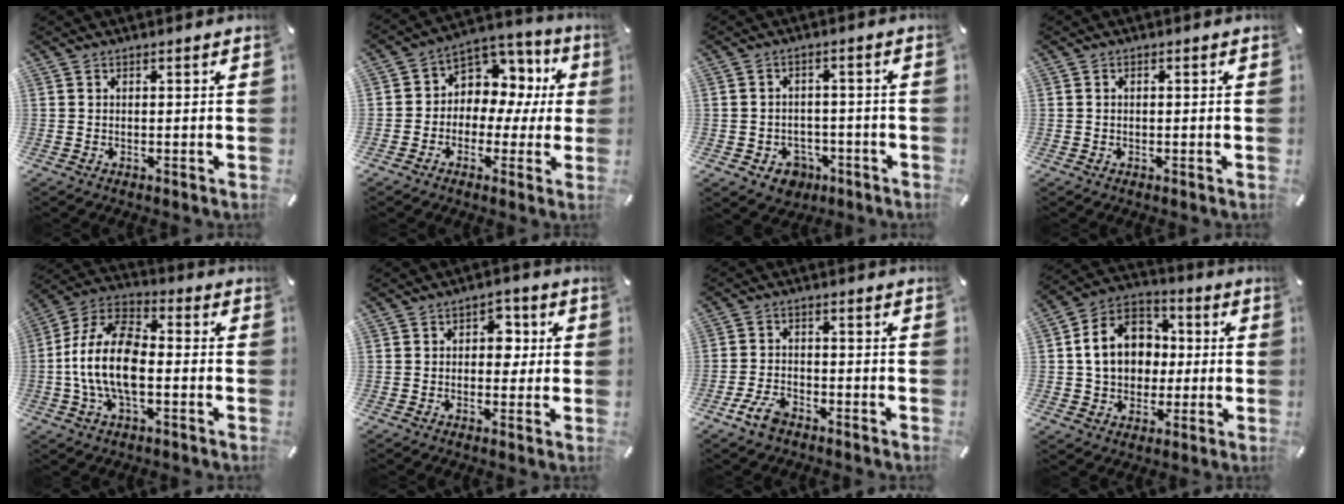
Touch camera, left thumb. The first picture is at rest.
{"total": 9.1, "force": [1.9, 7.9, 4.1], "torque": [-0.068, -0.022, 0.038]}
{"total": 5.4, "force": [-2.5, 4.5, 1.6], "torque": [-0.025, 0.014, -0.045]}
{"total": 0.6, "force": [-0.1, 0.4, 0.4], "torque": [-0.008, 0.001, -0.002]}
{"total": 15.1, "force": [-2.8, 8.6, 12.1], "torque": [-0.257, 0.010, -0.053]}
{"total": 5.5, "force": [0.3, 4.2, 3.5], "torque": [-0.032, 0.000, -0.006]}
{"total": 5.7, "force": [-3.7, 3.1, 3.1], "torque": [-0.078, 0.014, -0.075]}
{"total": 14.5, "force": [-0.2, 12.5, 7.3], "torque": [-0.151, 0.020, -0.001]}